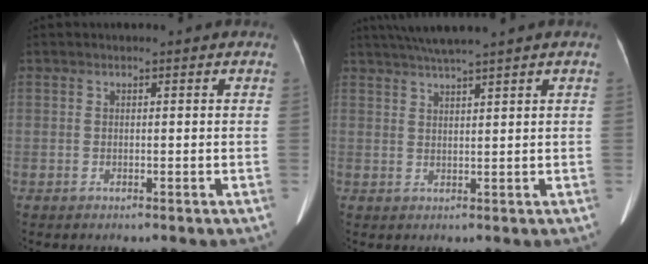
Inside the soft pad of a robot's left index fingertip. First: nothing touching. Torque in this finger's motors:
{"motor_torque": [0.62, -1.04, 0.12, 0.11]}